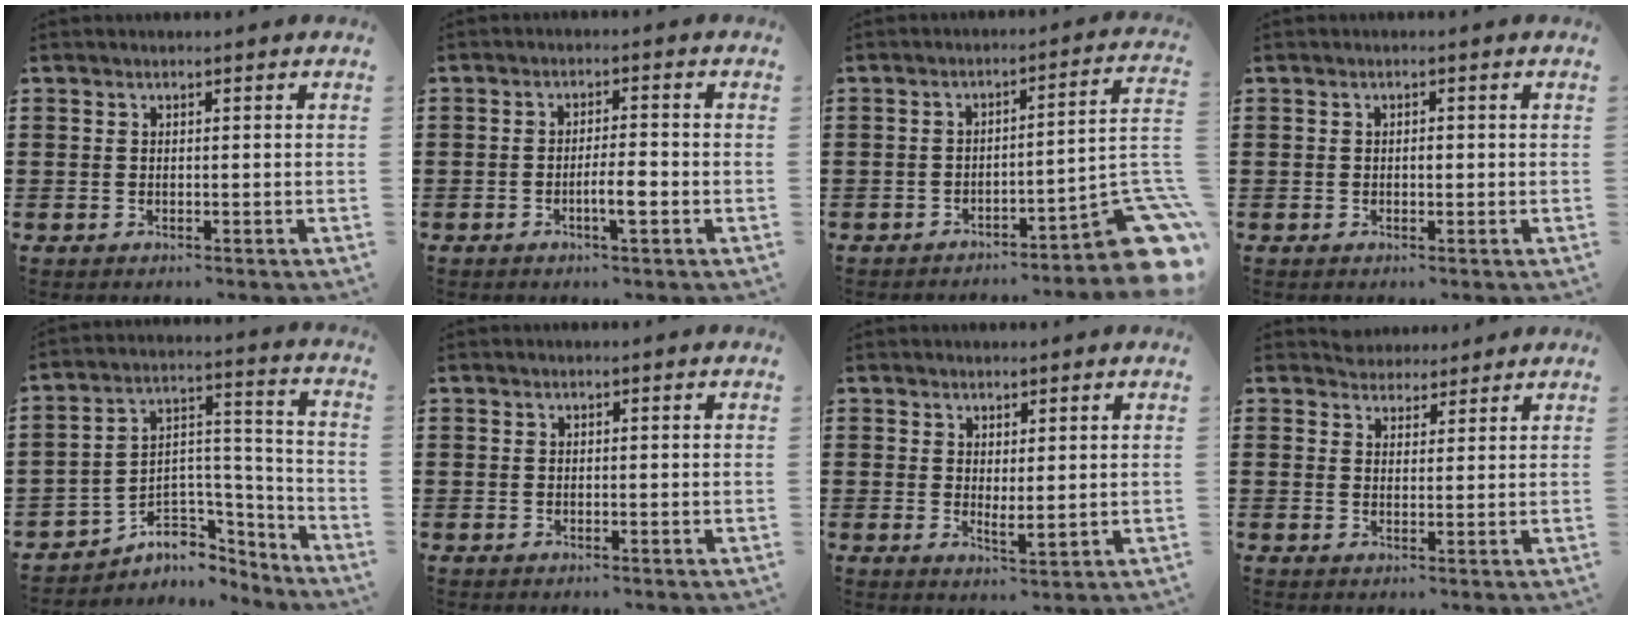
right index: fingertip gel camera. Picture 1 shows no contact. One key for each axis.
{"total": 3.7, "fx": -1.4, "fy": 0.5, "fz": 3.4, "tx": -0.057, "ty": 0.000, "tz": -0.026}
{"total": 8.1, "fx": -5.4, "fy": 1.8, "fz": 5.8, "tx": -0.060, "ty": -0.003, "tz": -0.102}
{"total": 0.8, "fx": -0.1, "fy": 0.4, "fz": 0.7, "tx": -0.015, "ty": -0.001, "tz": -0.001}
{"total": 4.9, "fx": -2.9, "fy": 3.8, "fz": 0.7, "tx": -0.025, "ty": -0.006, "tz": -0.055}
{"total": 0.0}
{"total": 1.6, "fx": 1.4, "fy": 0.3, "fz": 0.6, "tx": -0.014, "ty": 0.001, "tz": 0.028}
{"total": 3.0, "fx": 2.6, "fy": 1.4, "fz": -0.4, "tx": -0.003, "ty": 0.005, "tz": 0.051}